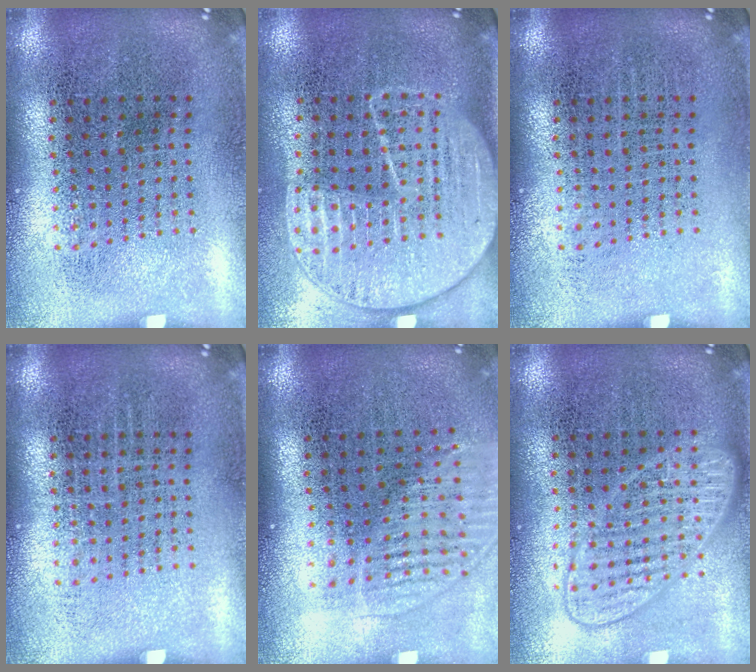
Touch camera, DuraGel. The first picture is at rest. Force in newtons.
{"total": 1.8, "press": 1.5, "slide": 0.9}
{"total": 0.0}
{"total": 0.0}
{"total": 1.3, "press": 1.2, "slide": 0.6}
{"total": 2.8, "press": 2.7, "slide": 0.4}